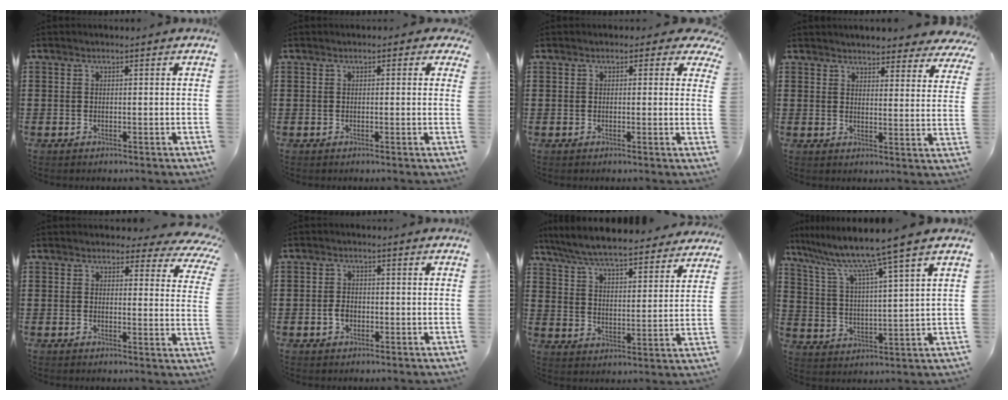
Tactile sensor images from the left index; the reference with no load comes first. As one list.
[{"total": 0.8, "force": [0.1, 0.6, 0.5], "torque": [-0.012, 0.006, -0.001]}, {"total": 1.4, "force": [0.6, 1.0, 0.8], "torque": [-0.013, 0.007, 0.007]}, {"total": 4.3, "force": [4.2, 0.1, 0.7], "torque": [-0.024, -0.021, 0.075]}, {"total": 3.9, "force": [3.2, 1.2, 1.8], "torque": [-0.031, -0.013, 0.054]}, {"total": 2.3, "force": [-0.6, 1.6, 1.5], "torque": [-0.039, 0.001, -0.015]}, {"total": 7.0, "force": [6.7, 0.3, 2.2], "torque": [-0.072, -0.042, 0.116]}, {"total": 8.8, "force": [7.1, -1.3, 5.1], "torque": [-0.126, -0.049, 0.111]}]